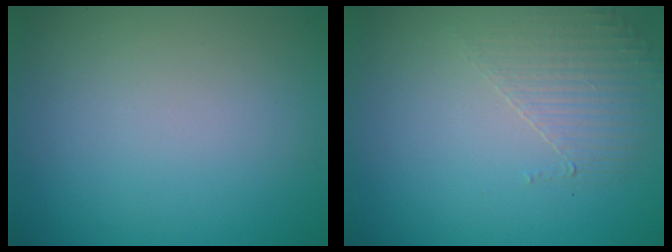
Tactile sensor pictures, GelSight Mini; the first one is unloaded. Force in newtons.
{"total": 1.7, "press": 0.9, "slide": 1.4}